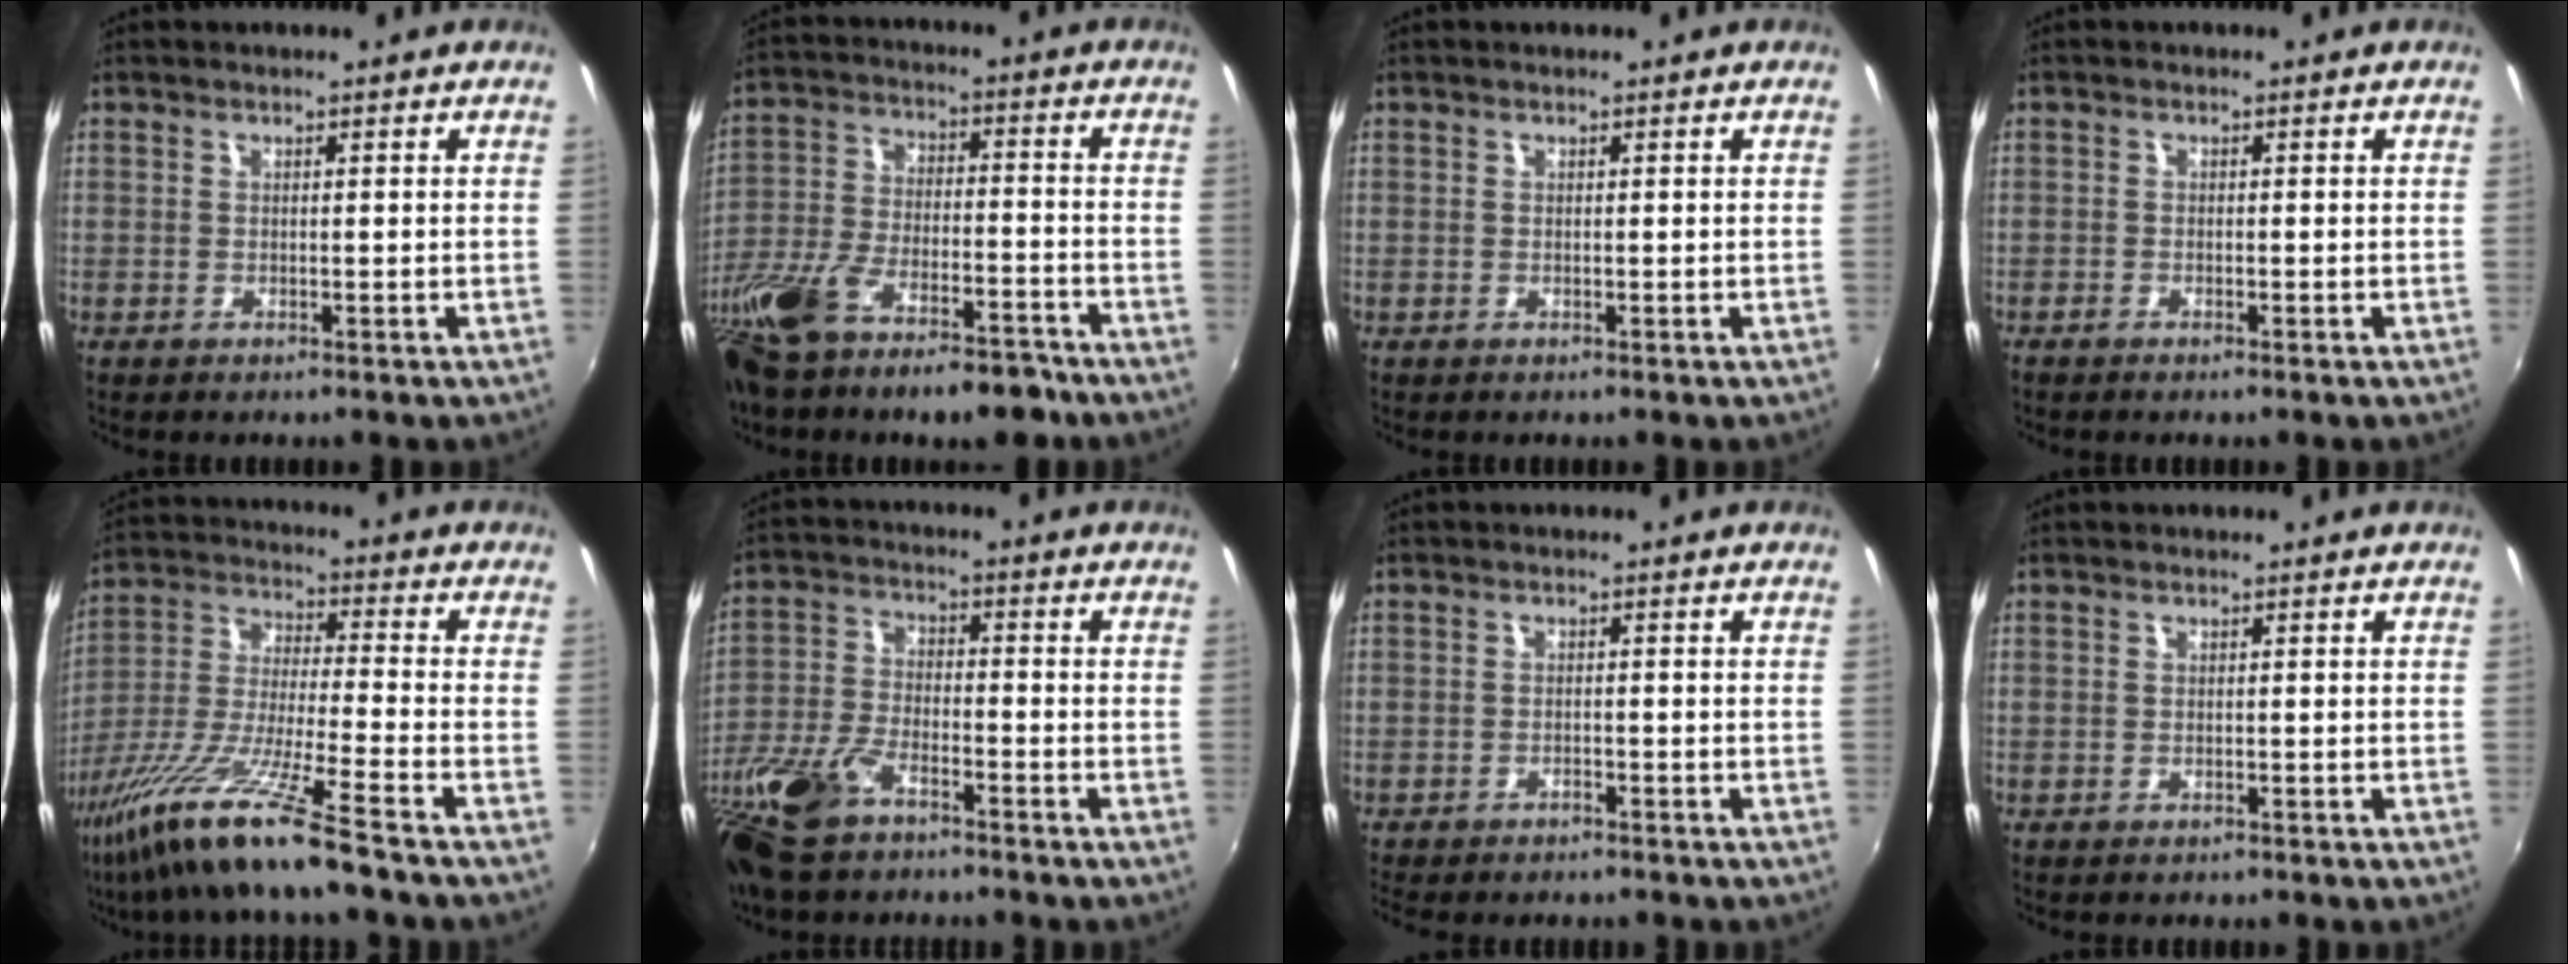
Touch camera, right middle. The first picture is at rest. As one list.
[{"total": 19.3, "force": [-14.1, 6.4, 11.5], "torque": [-0.244, -0.037, -0.240]}, {"total": 0.0}, {"total": 1.1, "force": [-1.0, 0.2, 0.4], "torque": [-0.014, -0.004, -0.021]}, {"total": 15.9, "force": [-11.1, -1.1, 11.3], "torque": [-0.226, -0.030, -0.212]}, {"total": 14.3, "force": [-10.1, 5.4, 8.5], "torque": [-0.202, -0.023, -0.205]}, {"total": 3.1, "force": [-2.8, 0.9, 1.1], "torque": [-0.033, -0.014, -0.046]}, {"total": 0.5, "force": [0.5, 0.0, -0.3], "torque": [0.006, 0.000, 0.007]}]